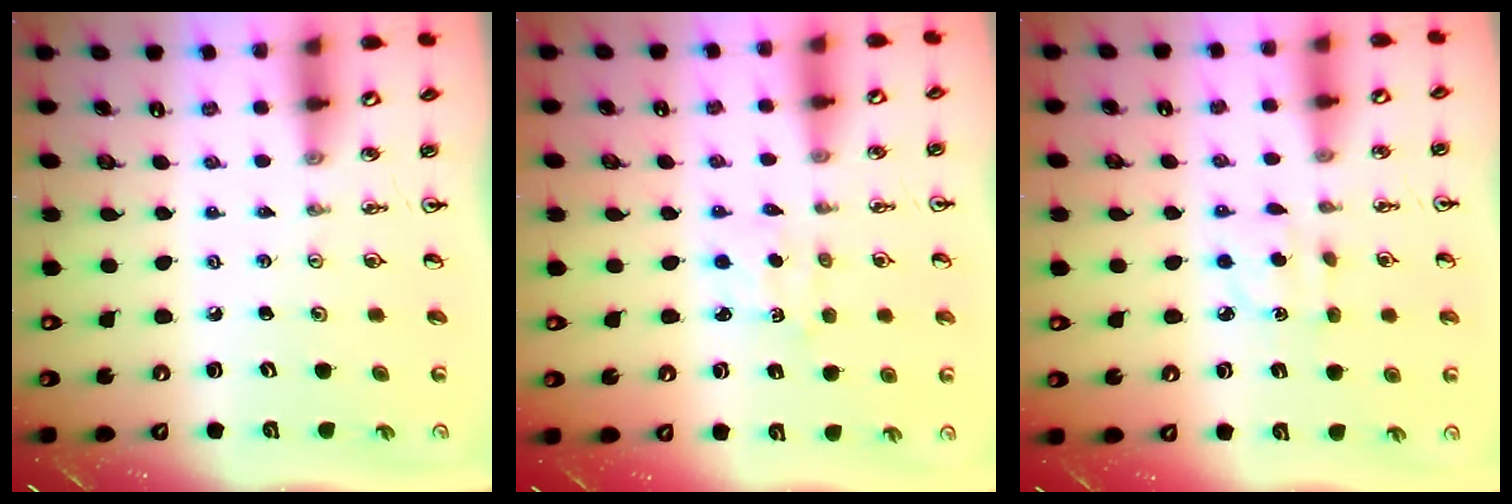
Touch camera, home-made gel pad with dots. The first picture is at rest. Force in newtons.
{"total": 2.5, "press": 2.5, "slide": 0.3}
{"total": 3.7, "press": 3.6, "slide": 0.5}